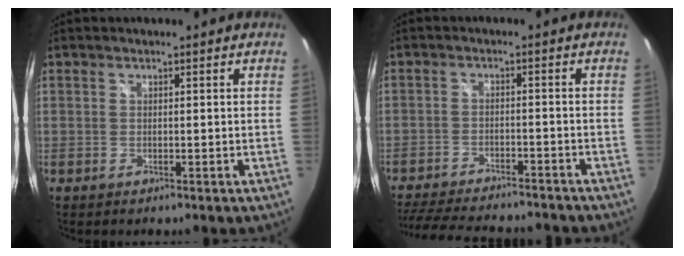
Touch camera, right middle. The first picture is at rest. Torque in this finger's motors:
{"motor_torque": [1.08, -1.06, 0.09, 0.05]}